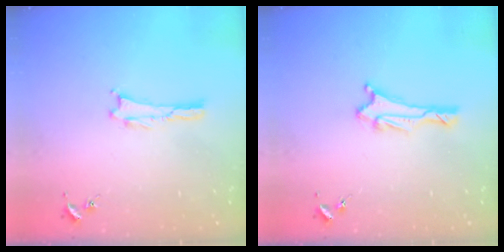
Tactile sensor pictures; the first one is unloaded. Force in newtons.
{"total": 2.0, "press": 1.8, "slide": 0.8}